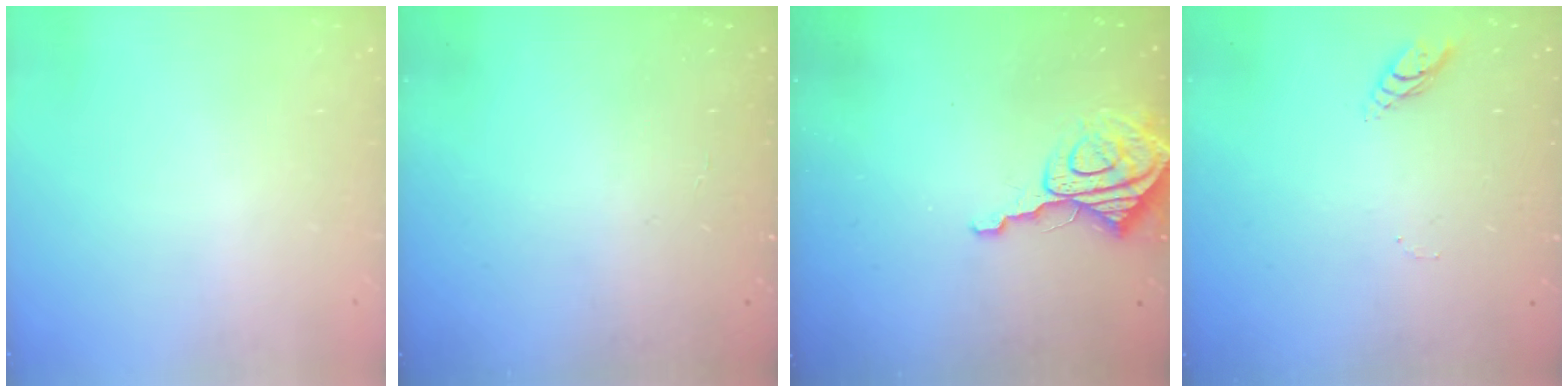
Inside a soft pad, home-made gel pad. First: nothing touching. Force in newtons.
{"total": 2.2, "press": 2.2, "slide": 0.2}
{"total": 8.2, "press": 8.1, "slide": 0.7}
{"total": 4.6, "press": 4.6, "slide": 0.4}